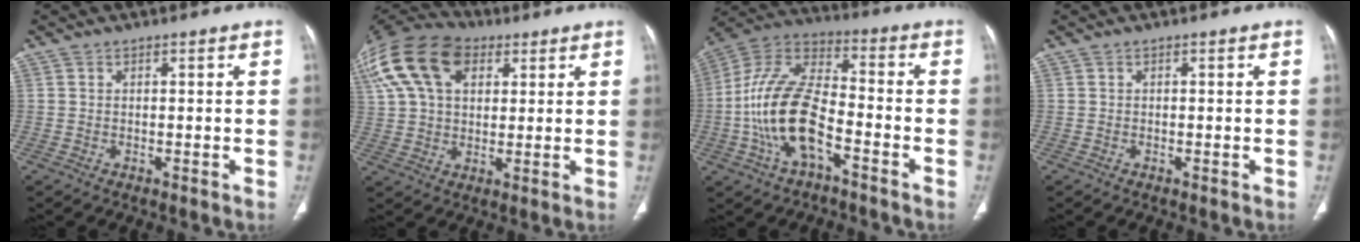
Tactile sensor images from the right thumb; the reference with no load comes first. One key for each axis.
{"total": 22.5, "fx": 9.4, "fy": 14.3, "fz": 14.6, "tx": -0.322, "ty": 0.037, "tz": 0.170}
{"total": 16.4, "fx": -5.2, "fy": 7.9, "fz": 13.4, "tx": -0.268, "ty": 0.043, "tz": -0.099}
{"total": 0.0}